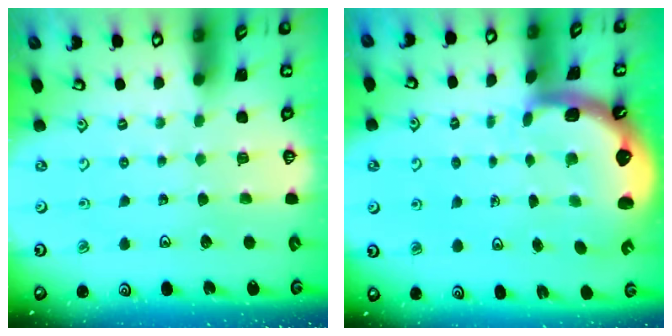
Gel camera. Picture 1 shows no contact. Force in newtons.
{"total": 3.4, "press": 2.5, "slide": 2.3}